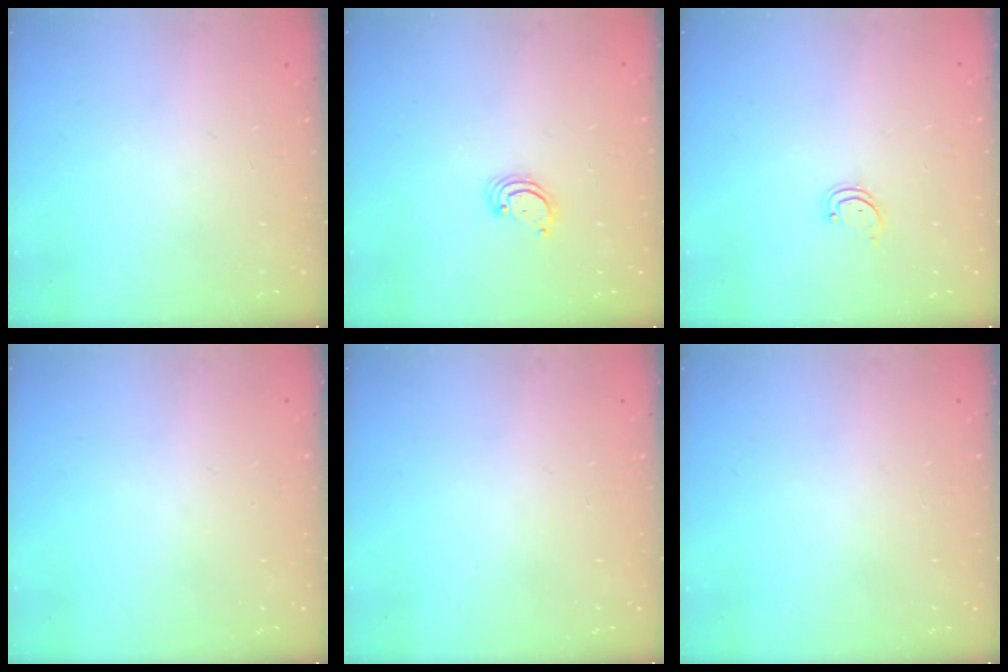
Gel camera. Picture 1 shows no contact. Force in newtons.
{"total": 2.3, "press": 2.3, "slide": 0.2}
{"total": 1.9, "press": 1.9, "slide": 0.2}
{"total": 0.0}
{"total": 0.0}
{"total": 0.0}